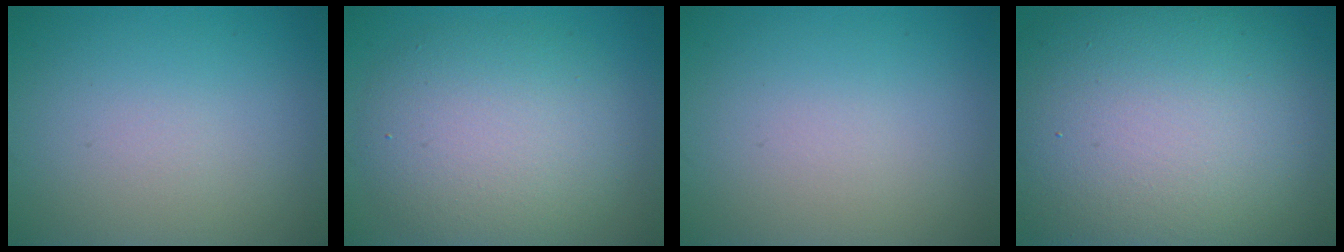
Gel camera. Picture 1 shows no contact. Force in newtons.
{"total": 6.8, "press": 6.8, "slide": 0.4}
{"total": 0.0}
{"total": 17.2, "press": 17.1, "slide": 1.6}